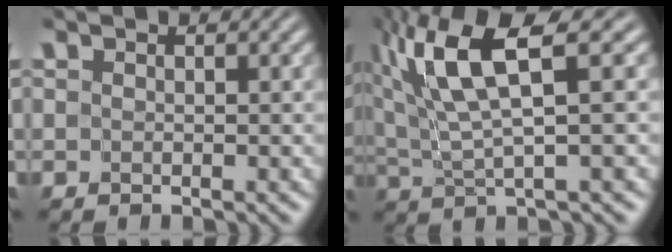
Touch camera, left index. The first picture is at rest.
{"total": 8.0, "force": [3.6, 1.7, 7.0], "torque": [-0.147, 0.016, 0.072]}